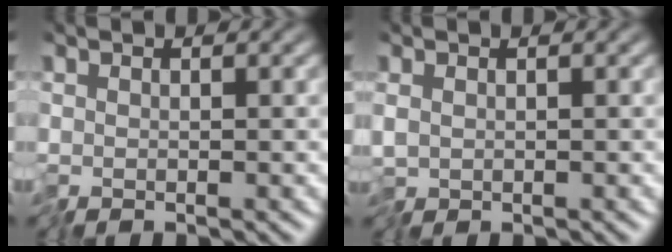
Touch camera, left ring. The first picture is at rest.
{"total": 0.8, "force": [-0.1, 0.6, 0.6], "torque": [-0.015, -0.002, -0.002]}